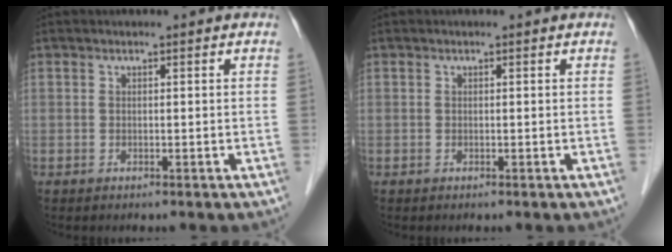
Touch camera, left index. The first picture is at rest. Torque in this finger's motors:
{"motor_torque": [0.00, 0.01, 0.00, 0.00]}